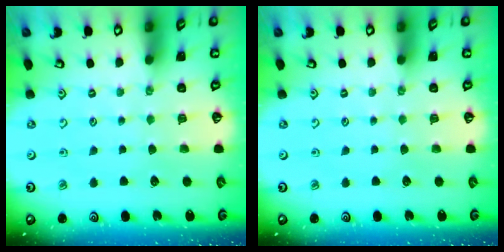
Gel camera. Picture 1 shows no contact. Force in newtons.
{"total": 0.0}